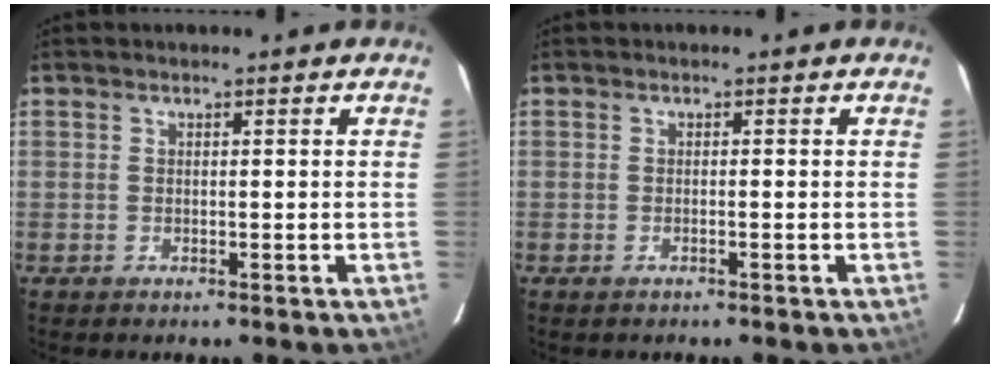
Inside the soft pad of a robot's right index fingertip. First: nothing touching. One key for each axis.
{"total": 0.8, "fx": -0.6, "fy": 0.0, "fz": 0.5, "tx": -0.011, "ty": 0.002, "tz": -0.011}